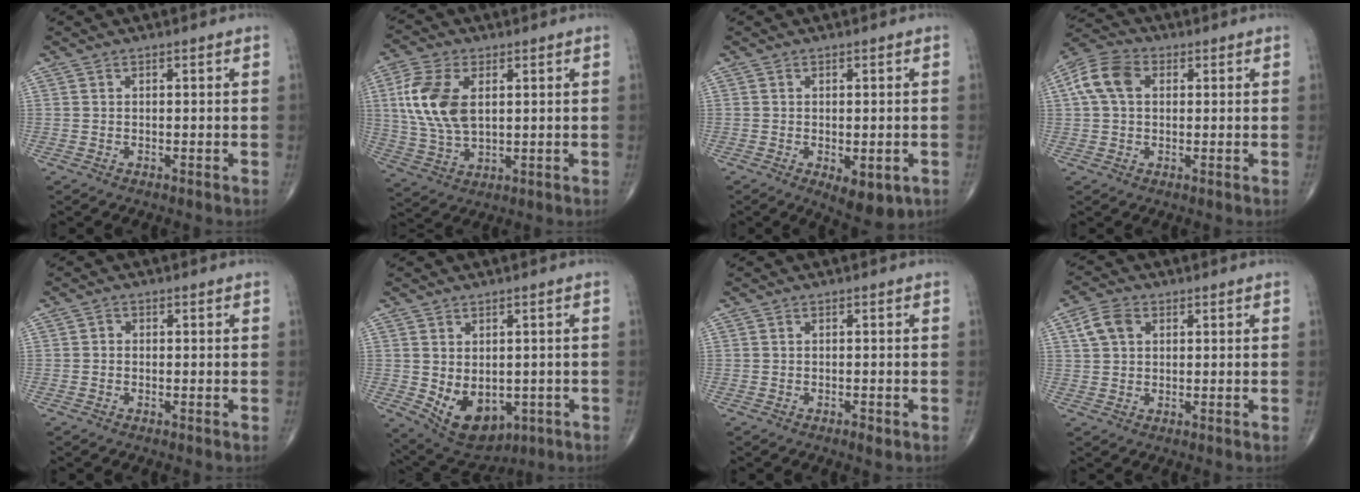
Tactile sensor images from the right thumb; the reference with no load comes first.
{"total": 12.5, "force": [2.6, 7.1, 9.9], "torque": [-0.208, -0.008, 0.051]}
{"total": 6.7, "force": [-2.3, 3.1, 5.5], "torque": [-0.068, -0.008, -0.021]}
{"total": 8.6, "force": [1.9, 6.0, 5.9], "torque": [-0.120, 0.023, 0.028]}
{"total": 0.9, "force": [-0.2, 0.8, 0.3], "torque": [0.006, 0.003, -0.009]}
{"total": 10.7, "force": [-2.2, 7.3, 7.6], "torque": [-0.095, -0.006, -0.009]}
{"total": 1.3, "force": [-0.7, 0.5, 1.0], "torque": [-0.017, -0.002, -0.012]}
{"total": 5.1, "force": [1.7, 3.6, 3.1], "torque": [-0.056, 0.007, 0.030]}